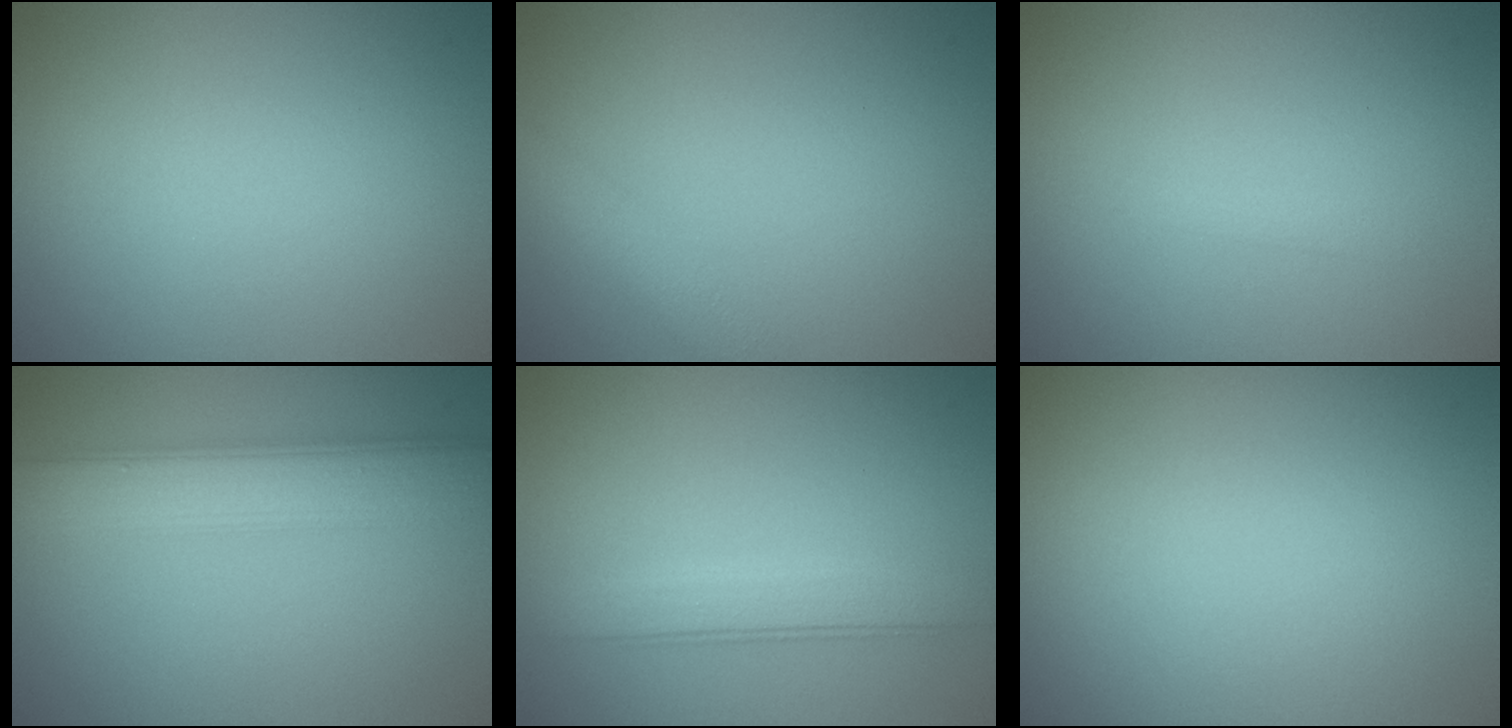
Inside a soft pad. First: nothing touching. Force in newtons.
{"total": 2.5, "press": 2.5, "slide": 0.1}
{"total": 0.7, "press": 0.7, "slide": 0.1}
{"total": 5.2, "press": 5.2, "slide": 0.1}
{"total": 3.2, "press": 3.2, "slide": 0.1}
{"total": 0.0}